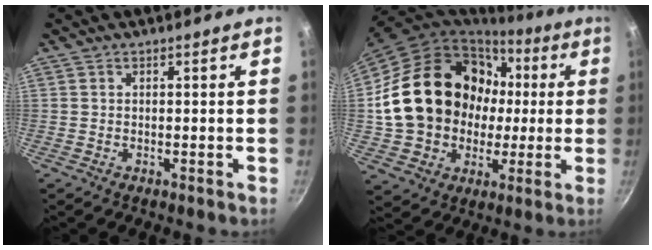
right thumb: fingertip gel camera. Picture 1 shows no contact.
{"total": 23.8, "force": [1.7, 19.6, 13.4], "torque": [-0.209, 0.043, 0.049]}